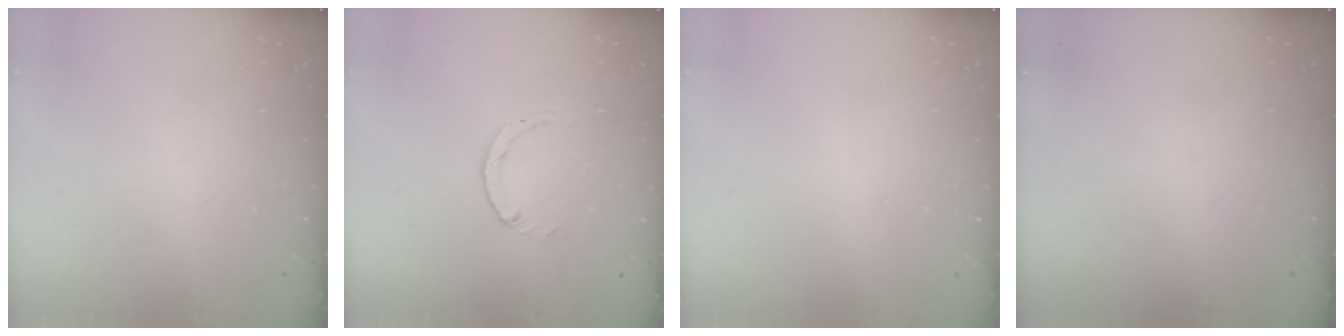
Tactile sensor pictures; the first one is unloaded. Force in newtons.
{"total": 1.1, "press": 1.1, "slide": 0.2}
{"total": 2.5, "press": 2.5, "slide": 0.2}
{"total": 0.0}